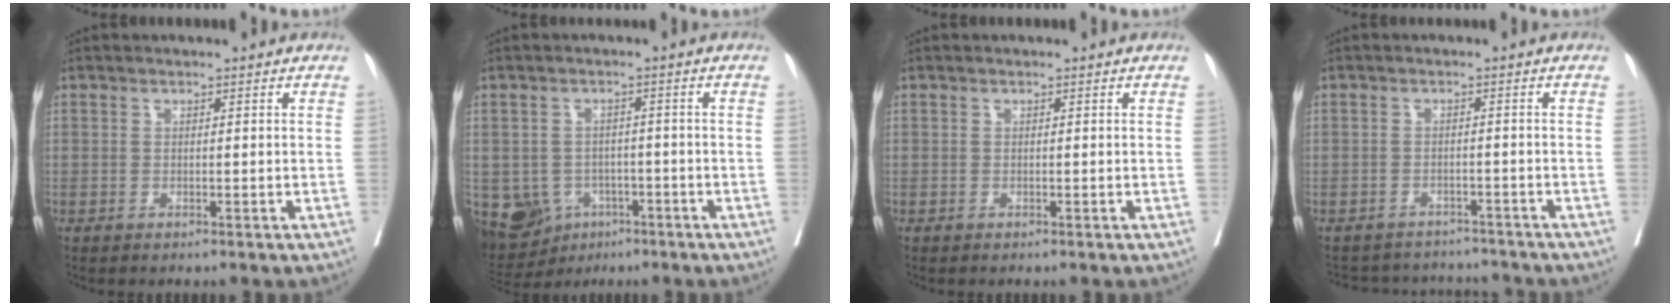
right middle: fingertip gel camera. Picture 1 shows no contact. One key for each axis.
{"total": 10.2, "fx": -4.3, "fy": 8.4, "fz": 3.8, "tx": -0.089, "ty": 0.007, "tz": -0.054}
{"total": 0.0}
{"total": 7.6, "fx": -7.1, "fy": 2.7, "fz": 0.0, "tx": 0.005, "ty": 0.019, "tz": -0.090}